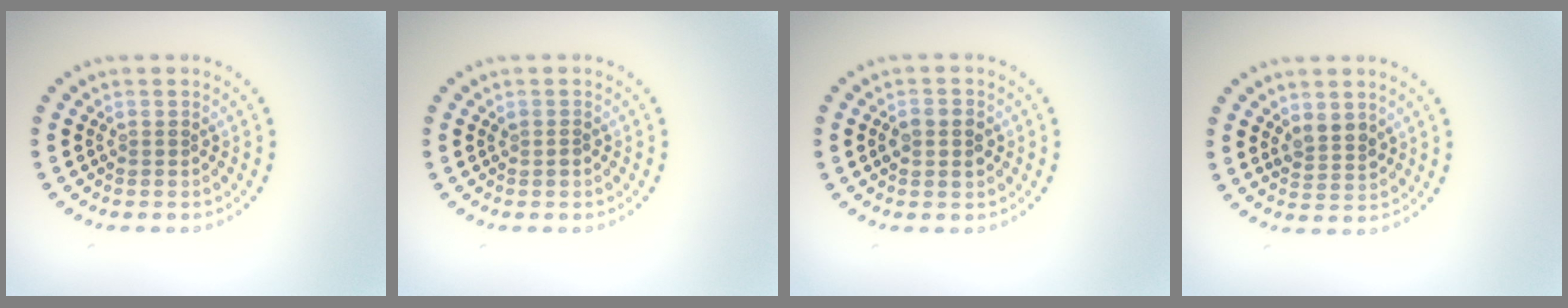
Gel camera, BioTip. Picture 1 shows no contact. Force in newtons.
{"total": 0.7, "press": 0.7, "slide": 0.1}
{"total": 2.8, "press": 2.8, "slide": 0.1}
{"total": 2.1, "press": 1.9, "slide": 0.9}